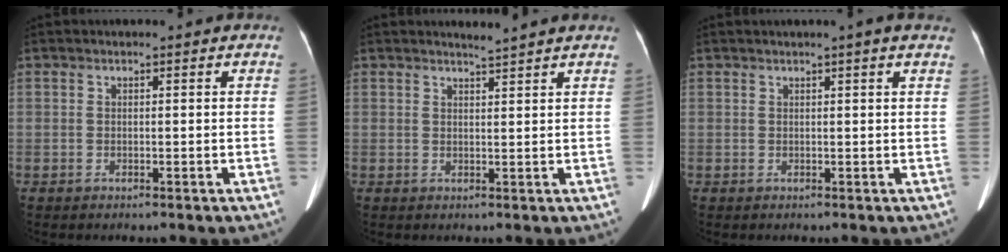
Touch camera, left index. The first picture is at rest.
{"total": 1.9, "force": [1.7, -0.8, 0.3], "torque": [-0.014, -0.007, 0.031]}
{"total": 1.9, "force": [1.3, -0.3, 1.4], "torque": [-0.016, 0.009, 0.019]}